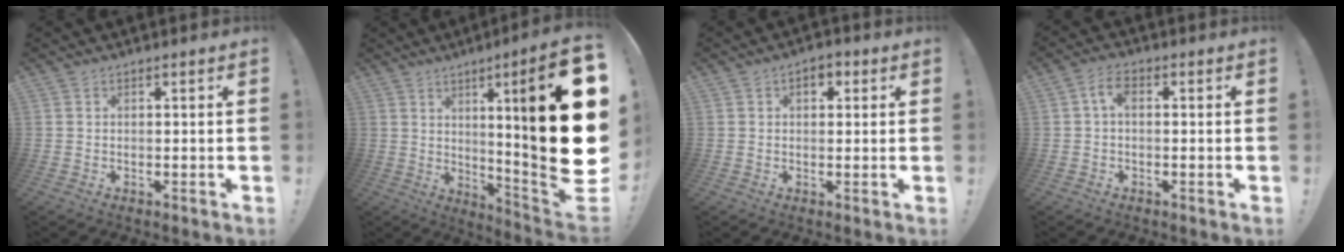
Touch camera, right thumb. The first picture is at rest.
{"total": 25.6, "force": [5.3, 2.6, 24.9], "torque": [-0.362, -0.050, 0.078]}
{"total": 3.8, "force": [1.0, 2.5, 2.6], "torque": [-0.032, 0.004, 0.014]}
{"total": 4.2, "force": [0.4, 2.3, 3.5], "torque": [-0.074, 0.012, 0.010]}